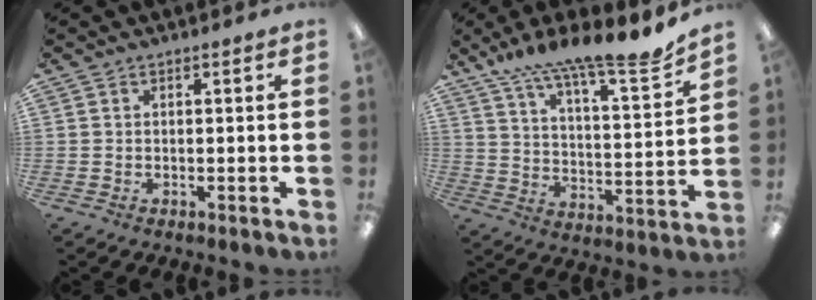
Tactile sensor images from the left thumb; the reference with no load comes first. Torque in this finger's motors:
{"motor_torque": [1.75, 0.05, 1.51, -1.26, 0.12]}